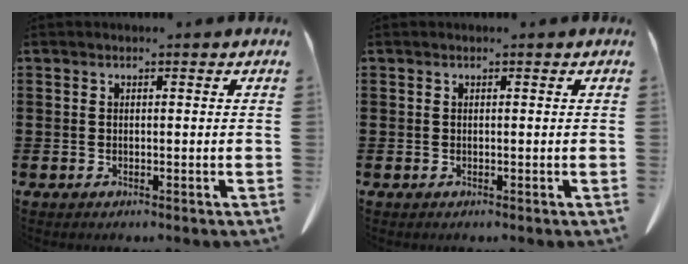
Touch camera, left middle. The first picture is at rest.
{"total": 0.0}